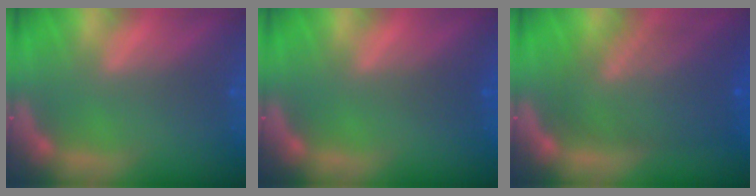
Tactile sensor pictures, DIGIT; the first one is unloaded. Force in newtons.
{"total": 1.0}
{"total": 9.0}